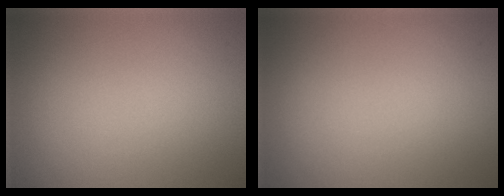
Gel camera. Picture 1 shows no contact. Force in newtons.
{"total": 0.0}